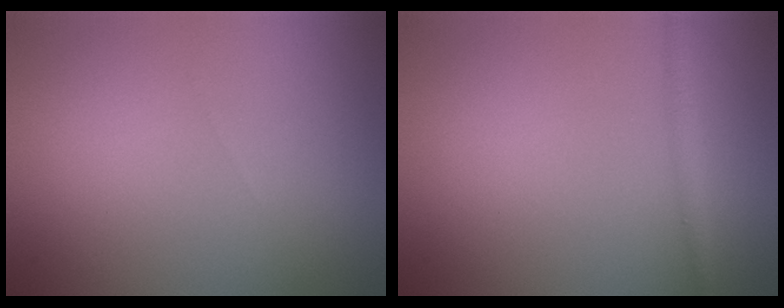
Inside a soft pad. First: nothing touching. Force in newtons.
{"total": 1.3, "press": 1.3, "slide": 0.0}